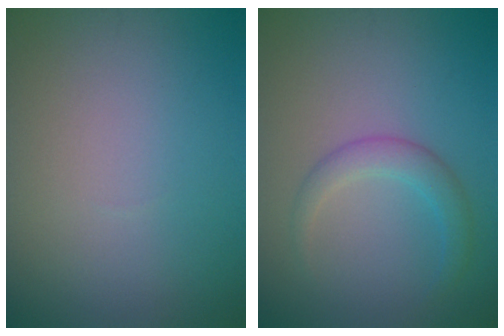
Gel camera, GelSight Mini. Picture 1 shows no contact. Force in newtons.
{"total": 2.3, "press": 2.3, "slide": 0.1}